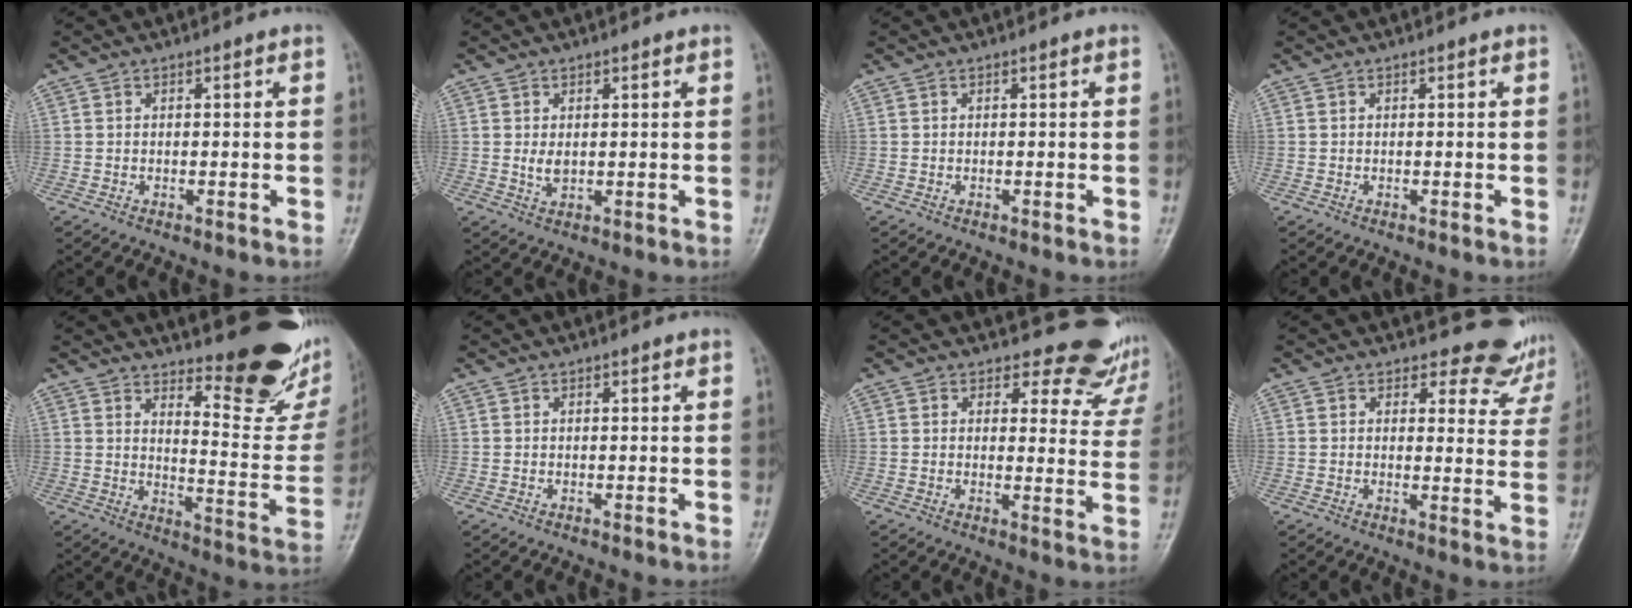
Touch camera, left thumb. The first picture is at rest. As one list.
[{"total": 2.6, "force": [0.9, 1.6, 1.9], "torque": [-0.028, -0.009, 0.018]}, {"total": 0.0}, {"total": 0.0}, {"total": 17.9, "force": [13.8, 5.2, 10.2], "torque": [-0.090, -0.129, 0.179]}, {"total": 0.0}, {"total": 11.8, "force": [10.7, 4.8, 1.1], "torque": [0.038, -0.091, 0.096]}, {"total": 8.9, "force": [8.2, 3.3, 0.1], "torque": [0.041, -0.070, 0.072]}]